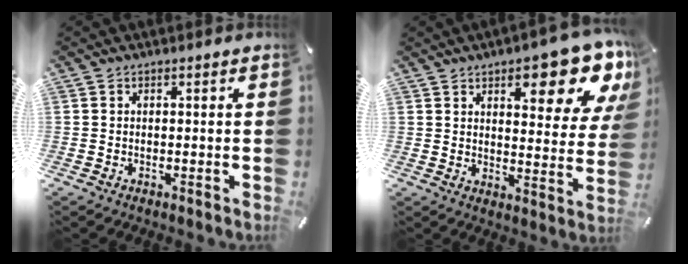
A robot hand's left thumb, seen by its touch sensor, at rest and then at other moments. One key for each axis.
{"total": 15.0, "fx": 9.4, "fy": 5.5, "fz": 10.3, "tx": -0.122, "ty": -0.067, "tz": 0.151}